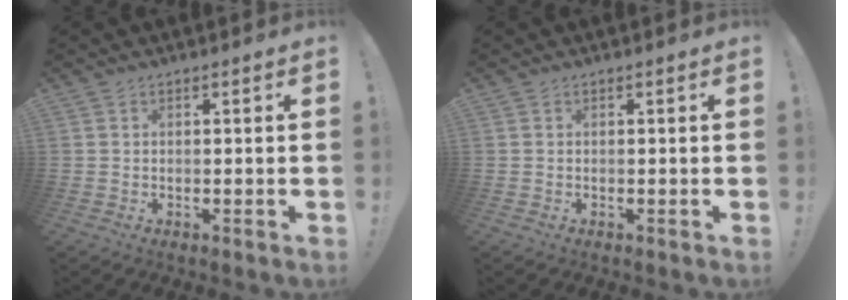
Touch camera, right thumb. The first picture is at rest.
{"total": 0.0}